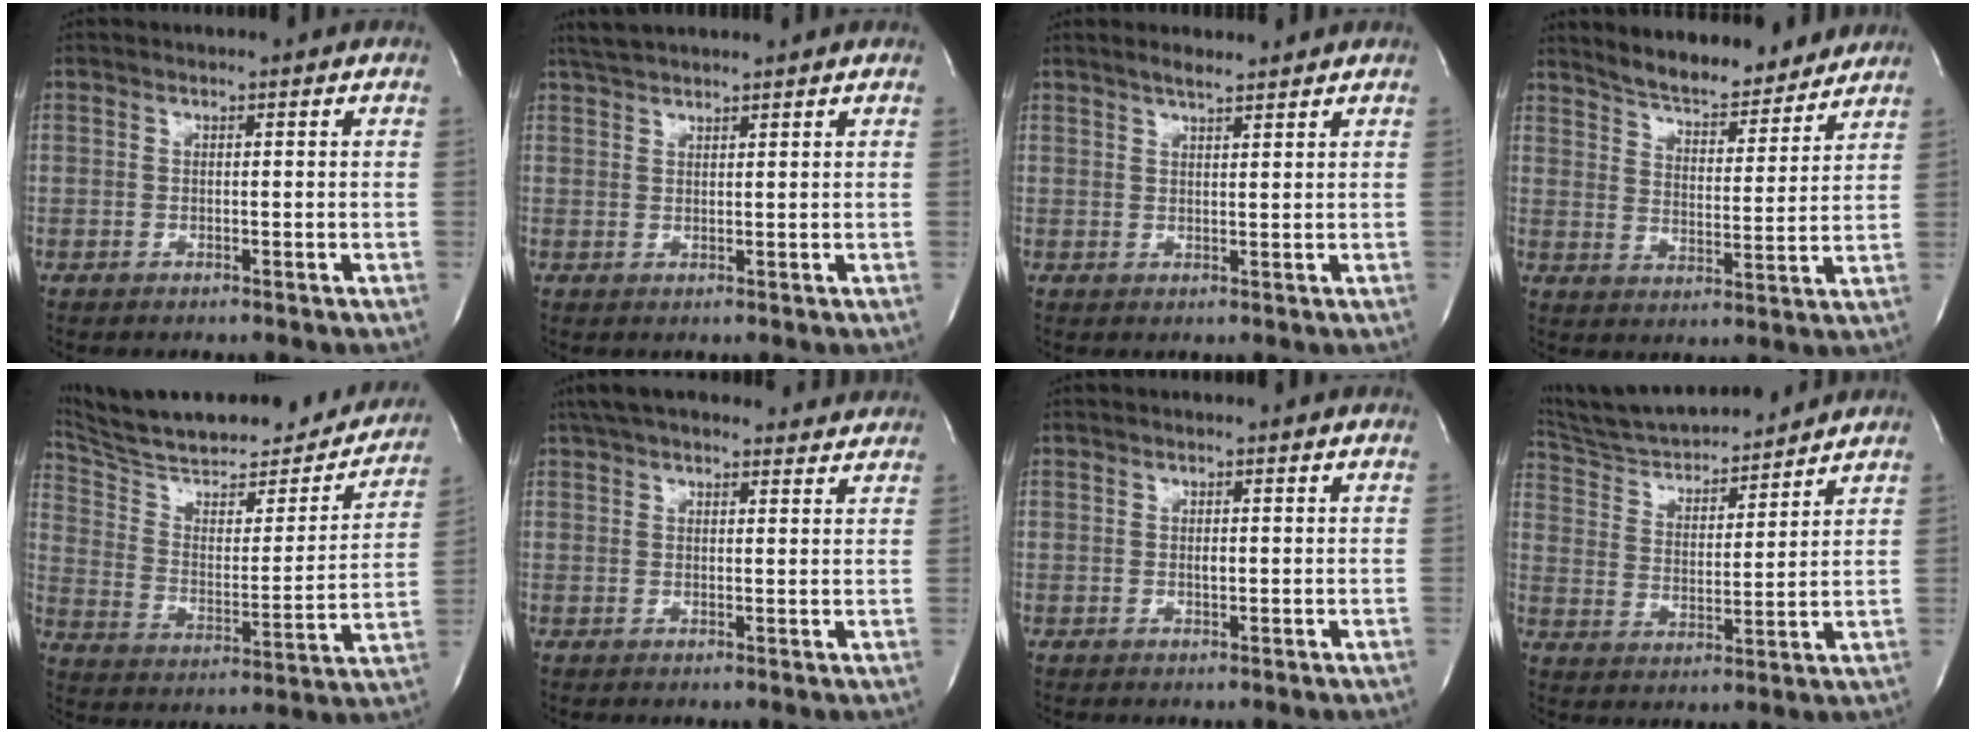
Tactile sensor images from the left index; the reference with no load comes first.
{"total": 5.0, "force": [4.5, 0.2, 2.0], "torque": [-0.036, 0.030, 0.084]}
{"total": 3.5, "force": [3.1, 0.4, 1.5], "torque": [-0.029, 0.014, 0.052]}
{"total": 12.0, "force": [11.2, 2.6, 3.4], "torque": [-0.047, 0.000, 0.165]}
{"total": 29.8, "force": [25.9, 7.1, 12.8], "torque": [-0.210, -0.024, 0.355]}
{"total": 15.0, "force": [13.4, 3.5, 5.7], "torque": [-0.081, 0.042, 0.180]}
{"total": 0.7, "force": [0.2, 0.2, 0.6], "torque": [-0.014, -0.001, 0.003]}
{"total": 16.7, "force": [15.6, 2.6, 5.3], "torque": [-0.092, 0.014, 0.258]}